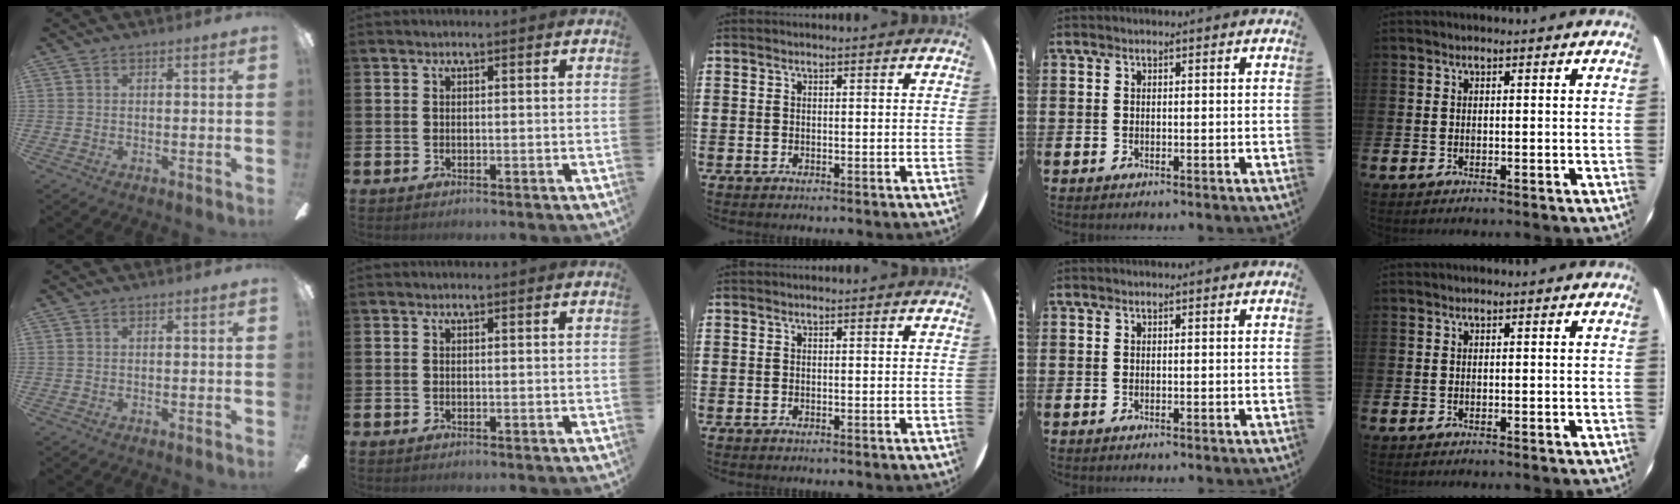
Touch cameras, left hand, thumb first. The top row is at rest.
{}